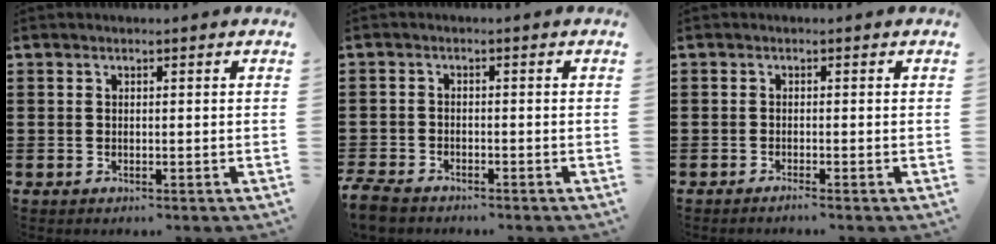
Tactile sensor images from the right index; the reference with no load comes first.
{"total": 2.4, "force": [-2.3, 0.7, 0.4], "torque": [-0.025, -0.002, -0.052]}
{"total": 0.9, "force": [-0.7, -0.3, 0.5], "torque": [-0.010, -0.006, -0.013]}